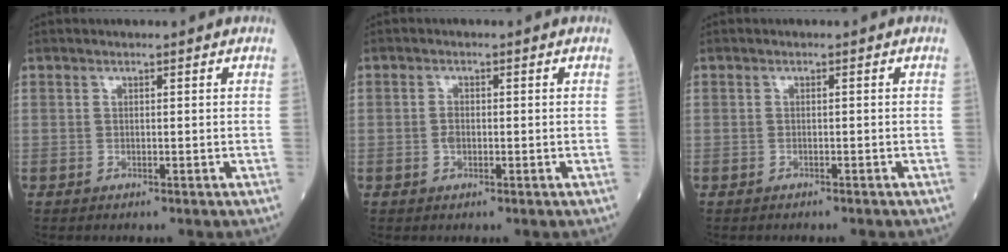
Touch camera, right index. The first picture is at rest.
{"total": 1.5, "force": [-0.4, 1.0, 1.1], "torque": [-0.027, 0.001, -0.007]}
{"total": 2.6, "force": [-2.2, 0.8, 1.1], "torque": [-0.023, -0.006, -0.022]}